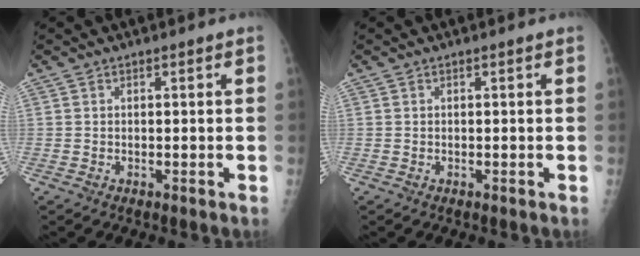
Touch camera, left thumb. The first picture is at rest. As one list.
[{"total": 0.0}]